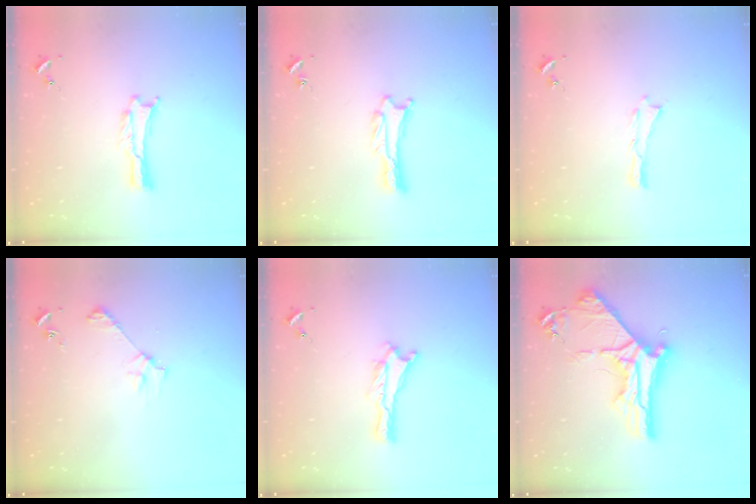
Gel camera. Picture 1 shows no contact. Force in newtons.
{"total": 1.3, "press": 1.3, "slide": 0.0}
{"total": 0.0}
{"total": 3.6, "press": 3.6, "slide": 0.3}
{"total": 0.0}
{"total": 10.4, "press": 10.3, "slide": 1.3}